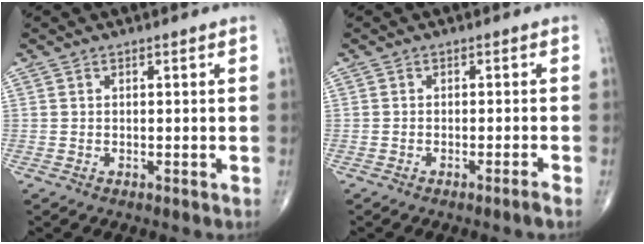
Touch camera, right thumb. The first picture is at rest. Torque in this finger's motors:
{"motor_torque": [-0.48, 0.03, -0.11, -0.05, -0.04]}